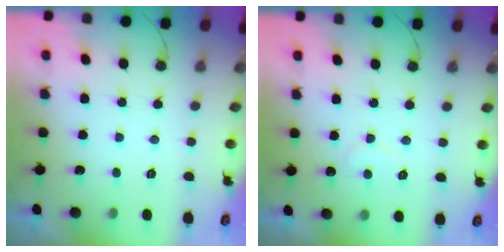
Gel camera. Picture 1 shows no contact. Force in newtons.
{"total": 5.7, "press": 5.7, "slide": 0.4}